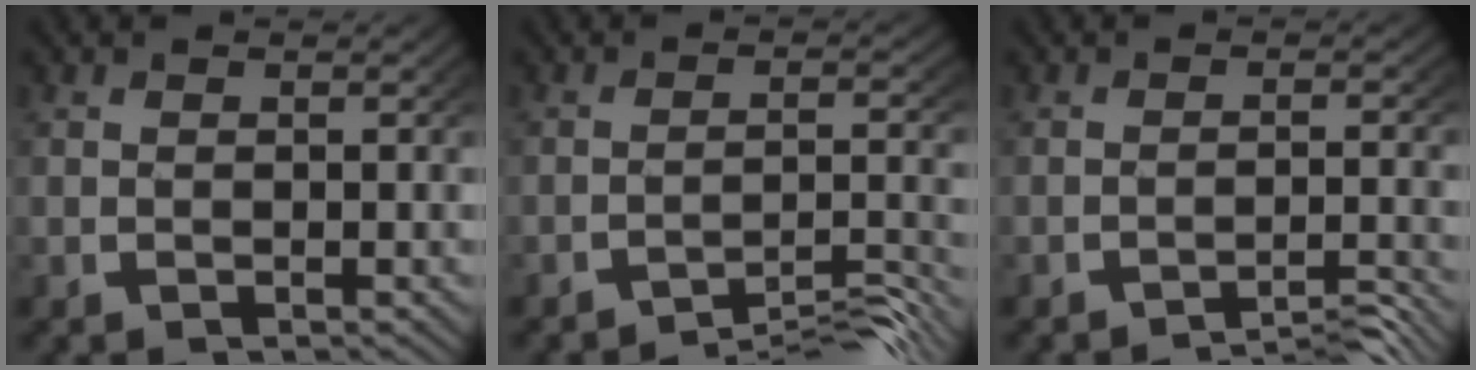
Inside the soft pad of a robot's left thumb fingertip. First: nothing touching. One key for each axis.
{"total": 5.9, "fx": -4.5, "fy": 1.6, "fz": 3.4, "tx": -0.041, "ty": -0.010, "tz": -0.069}
{"total": 3.7, "fx": -3.2, "fy": 0.6, "fz": 1.9, "tx": -0.022, "ty": -0.004, "tz": -0.050}